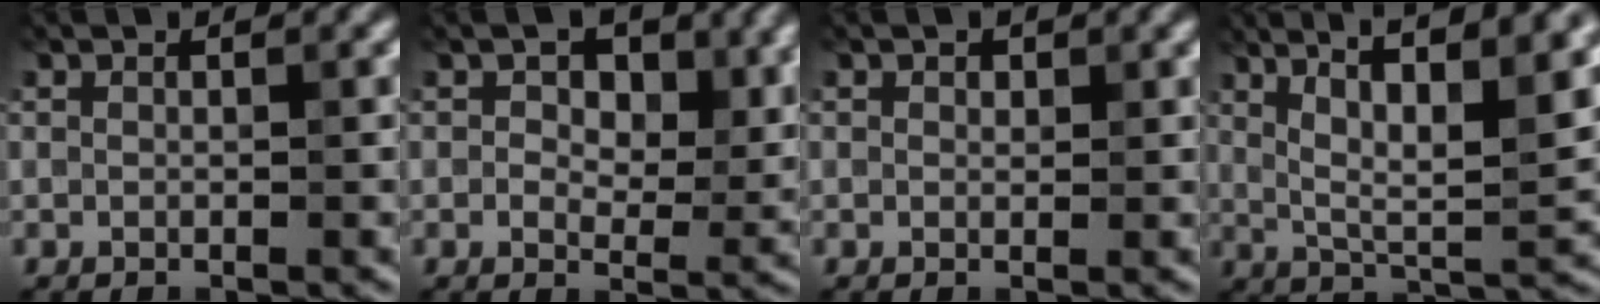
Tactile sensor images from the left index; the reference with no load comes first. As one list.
[{"total": 4.8, "force": [1.5, 3.0, 3.4], "torque": [-0.041, -0.006, 0.018]}, {"total": 0.6, "force": [0.4, 0.4, 0.2], "torque": [-0.001, -0.003, 0.004]}, {"total": 10.8, "force": [5.4, 2.7, 9.0], "torque": [-0.147, 0.016, 0.085]}]